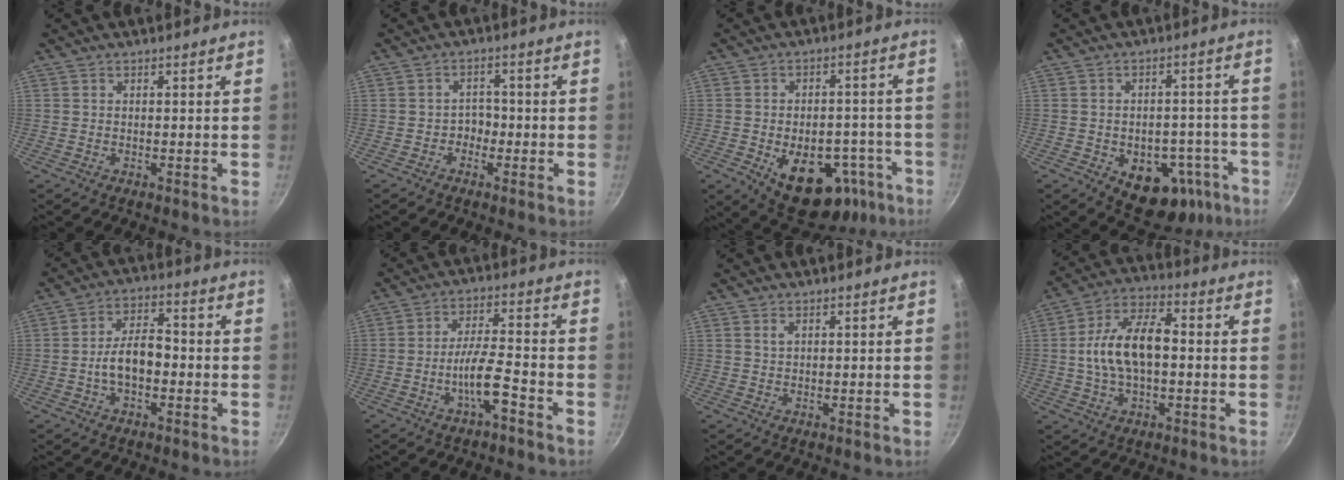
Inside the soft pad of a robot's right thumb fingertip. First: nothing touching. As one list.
[{"total": 2.8, "force": [-1.3, 2.2, 1.2], "torque": [0.006, 0.014, -0.029]}, {"total": 17.4, "force": [-8.0, 10.1, 11.7], "torque": [-0.147, 0.034, -0.100]}, {"total": 13.8, "force": [-6.4, 8.5, 8.8], "torque": [-0.084, 0.038, -0.077]}, {"total": 8.2, "force": [-1.6, 4.6, 6.6], "torque": [-0.110, 0.030, -0.035]}, {"total": 7.5, "force": [-3.5, 1.8, 6.3], "torque": [-0.121, 0.032, -0.064]}, {"total": 1.0, "force": [0.5, 0.6, 0.7], "torque": [-0.013, 0.001, 0.012]}, {"total": 13.2, "force": [0.0, 7.0, 11.3], "torque": [-0.206, 0.027, -0.007]}]